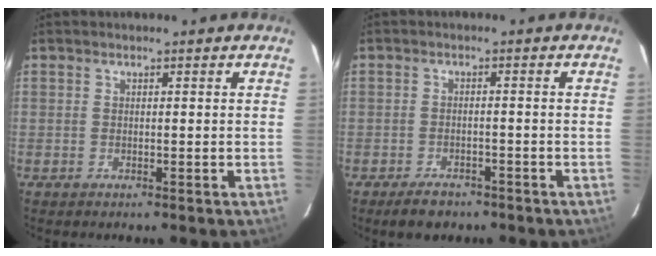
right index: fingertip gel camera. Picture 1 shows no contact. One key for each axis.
{"total": 4.0, "fx": -3.0, "fy": 2.0, "fz": 1.6, "tx": -0.031, "ty": 0.000, "tz": -0.042}